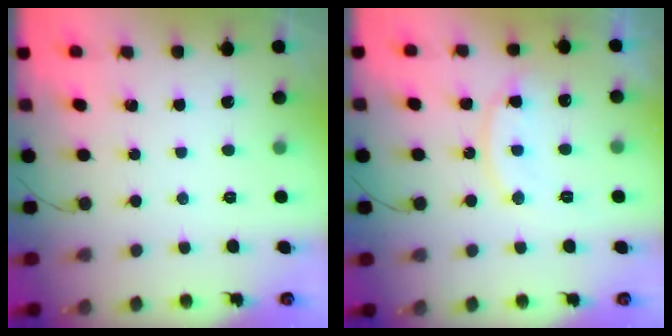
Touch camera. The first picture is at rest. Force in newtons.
{"total": 12.6, "press": 12.5, "slide": 0.9}